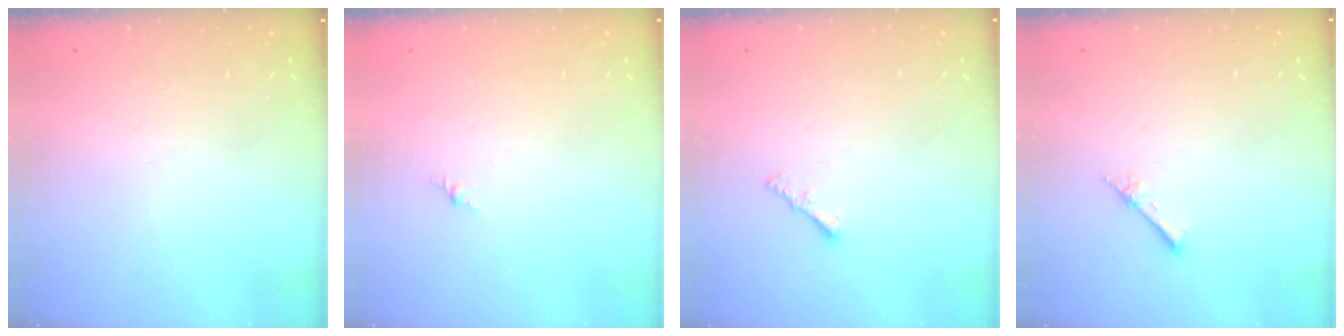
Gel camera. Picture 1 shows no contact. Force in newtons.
{"total": 0.0}
{"total": 1.6, "press": 1.5, "slide": 0.5}
{"total": 2.4, "press": 2.4, "slide": 0.3}